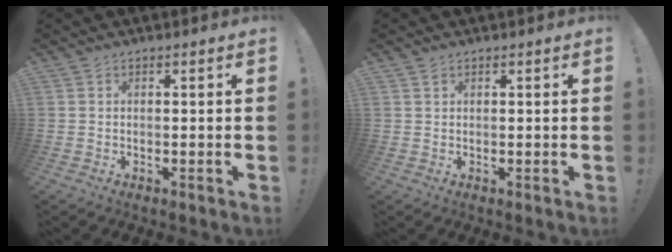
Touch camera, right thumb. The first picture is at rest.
{"total": 0.7, "force": [0.5, 0.3, 0.2], "torque": [0.000, -0.002, 0.010]}